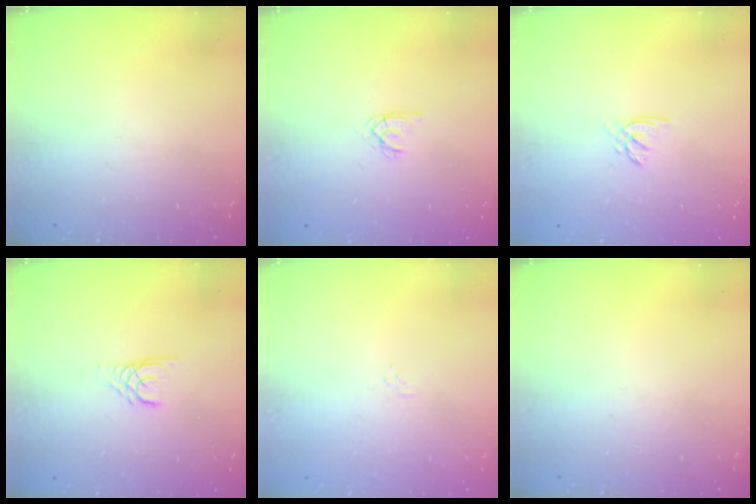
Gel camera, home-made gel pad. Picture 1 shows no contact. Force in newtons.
{"total": 1.9, "press": 1.9, "slide": 0.2}
{"total": 1.4, "press": 1.4, "slide": 0.2}
{"total": 3.0, "press": 2.9, "slide": 0.3}
{"total": 2.9, "press": 2.9, "slide": 0.3}
{"total": 0.0}